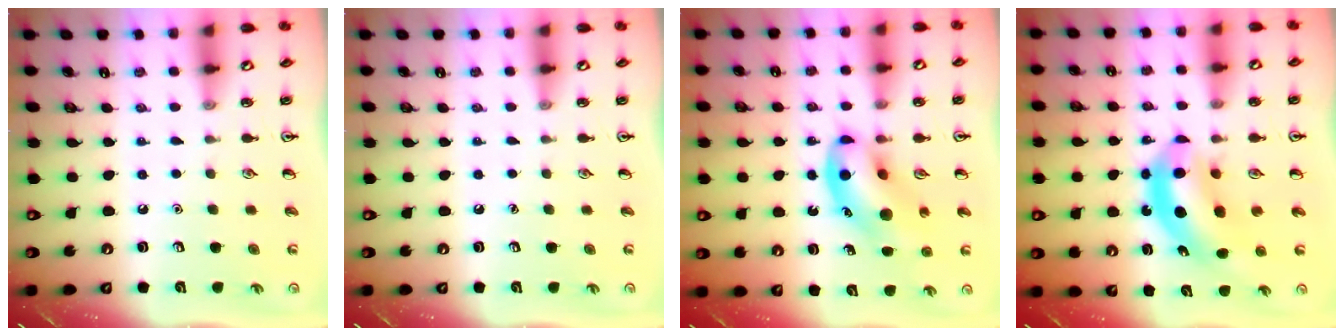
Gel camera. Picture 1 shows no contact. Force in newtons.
{"total": 0.0}
{"total": 11.6, "press": 11.2, "slide": 3.1}
{"total": 10.1, "press": 9.5, "slide": 3.4}